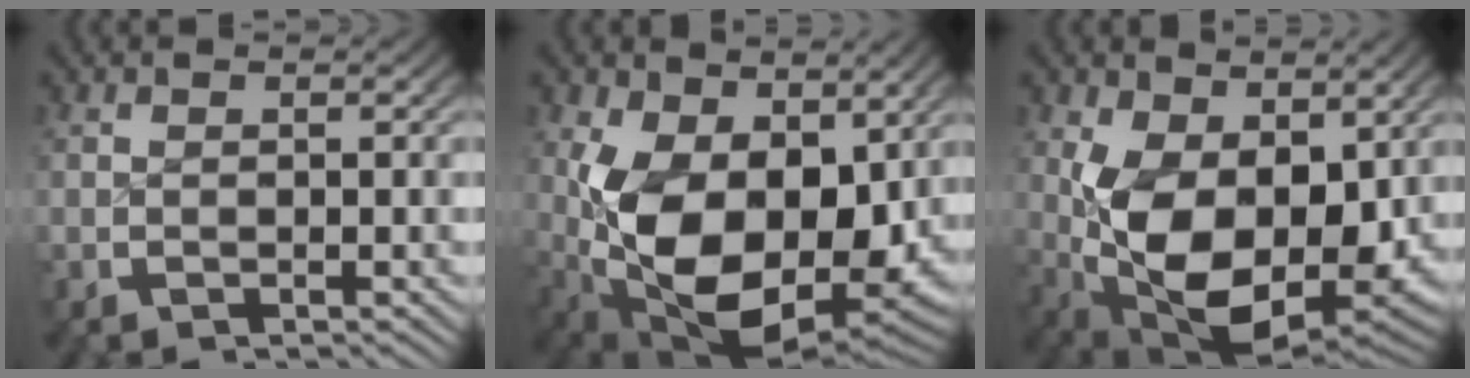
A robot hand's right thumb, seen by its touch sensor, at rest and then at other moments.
{"total": 17.8, "force": [-2.0, 11.4, 13.6], "torque": [-0.287, -0.093, 0.022]}
{"total": 16.0, "force": [-2.0, 10.1, 12.2], "torque": [-0.262, -0.086, 0.018]}